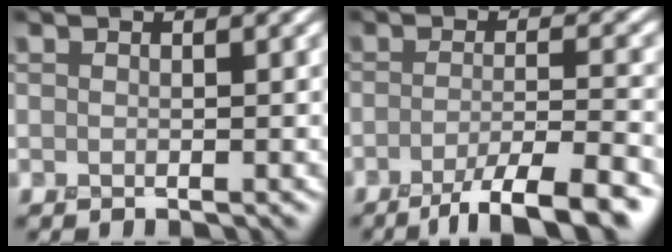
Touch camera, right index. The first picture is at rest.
{"total": 7.0, "force": [-4.3, 1.4, 5.3], "torque": [-0.073, 0.001, -0.070]}